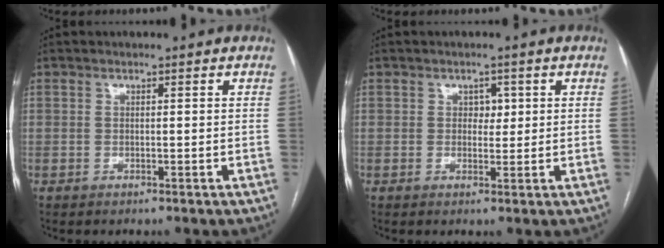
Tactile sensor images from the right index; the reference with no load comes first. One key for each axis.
{"total": 2.0, "fx": 0.6, "fy": 1.5, "fz": 1.3, "tx": -0.013, "ty": 0.004, "tz": 0.009}